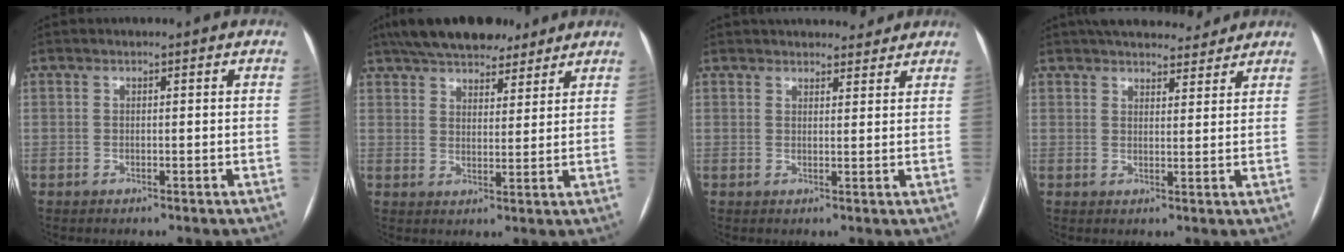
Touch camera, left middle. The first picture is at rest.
{"total": 15.4, "force": [12.5, 5.5, 7.1], "torque": [-0.125, 0.039, 0.191]}
{"total": 8.0, "force": [7.4, 2.6, 2.0], "torque": [-0.012, 0.011, 0.088]}
{"total": 11.4, "force": [10.2, 3.4, 4.0], "torque": [-0.044, 0.018, 0.138]}